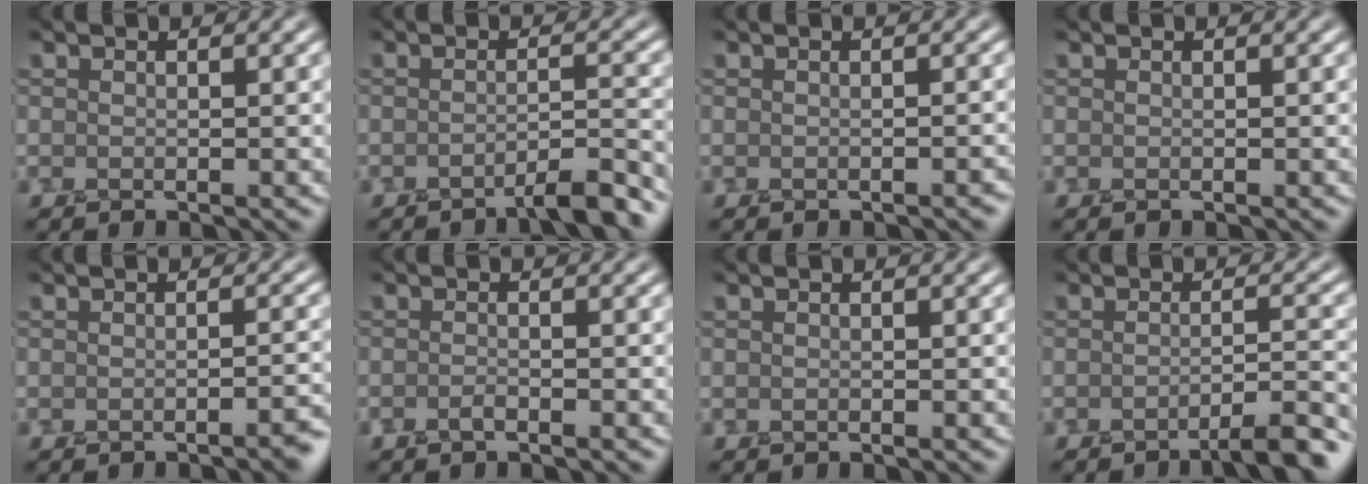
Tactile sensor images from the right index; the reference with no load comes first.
{"total": 3.3, "force": [-2.4, 0.5, 2.2], "torque": [-0.019, 0.011, -0.052]}
{"total": 1.1, "force": [-0.6, 0.4, 0.8], "torque": [-0.001, 0.001, -0.014]}
{"total": 0.0}
{"total": 2.2, "force": [-1.2, 0.6, 1.7], "torque": [-0.013, 0.002, -0.026]}
{"total": 0.8, "force": [-0.6, 0.3, 0.4], "torque": [-0.006, 0.008, -0.015]}
{"total": 0.0}
{"total": 4.0, "force": [-2.6, 0.7, 2.9], "torque": [-0.030, 0.010, -0.055]}